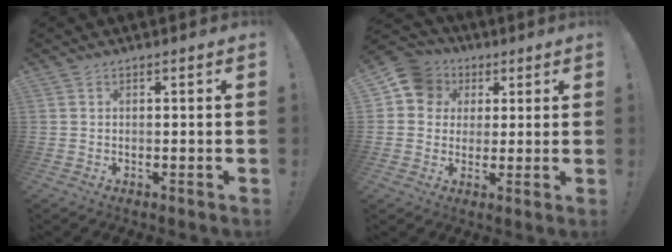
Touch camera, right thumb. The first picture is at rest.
{"total": 10.4, "force": [3.5, 9.3, 3.0], "torque": [-0.036, -0.011, 0.071]}